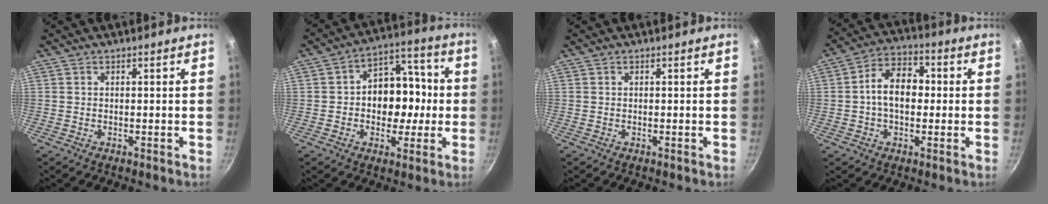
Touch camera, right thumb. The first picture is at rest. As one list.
[{"total": 13.0, "force": [-0.9, 9.9, 8.5], "torque": [-0.061, 0.031, -0.024]}, {"total": 0.0}, {"total": 10.0, "force": [0.0, 6.8, 7.4], "torque": [-0.091, 0.028, -0.012]}]